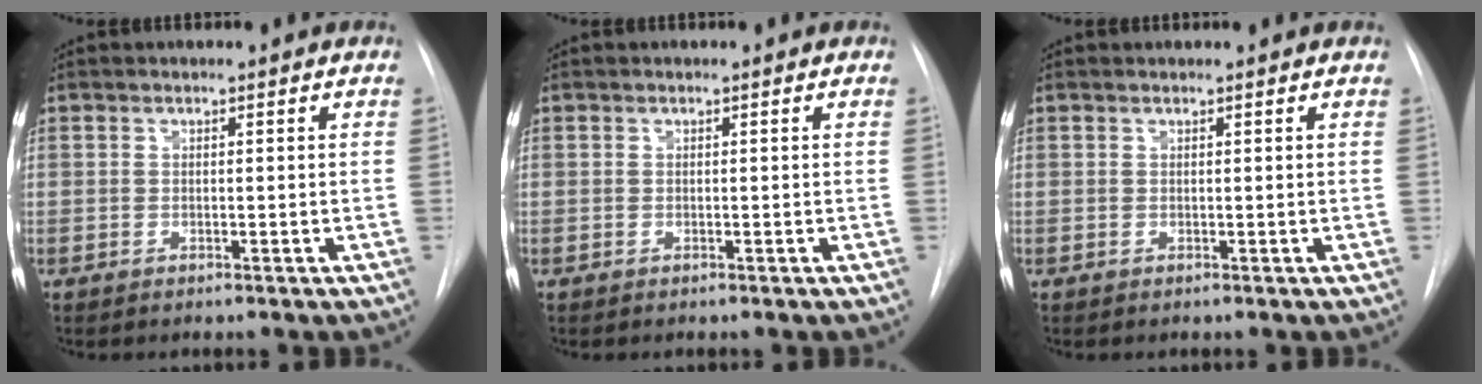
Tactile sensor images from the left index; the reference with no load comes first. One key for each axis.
{"total": 0.0}
{"total": 1.0, "fx": 1.0, "fy": 0.0, "fz": 0.1, "tx": -0.007, "ty": 0.014, "tz": 0.017}